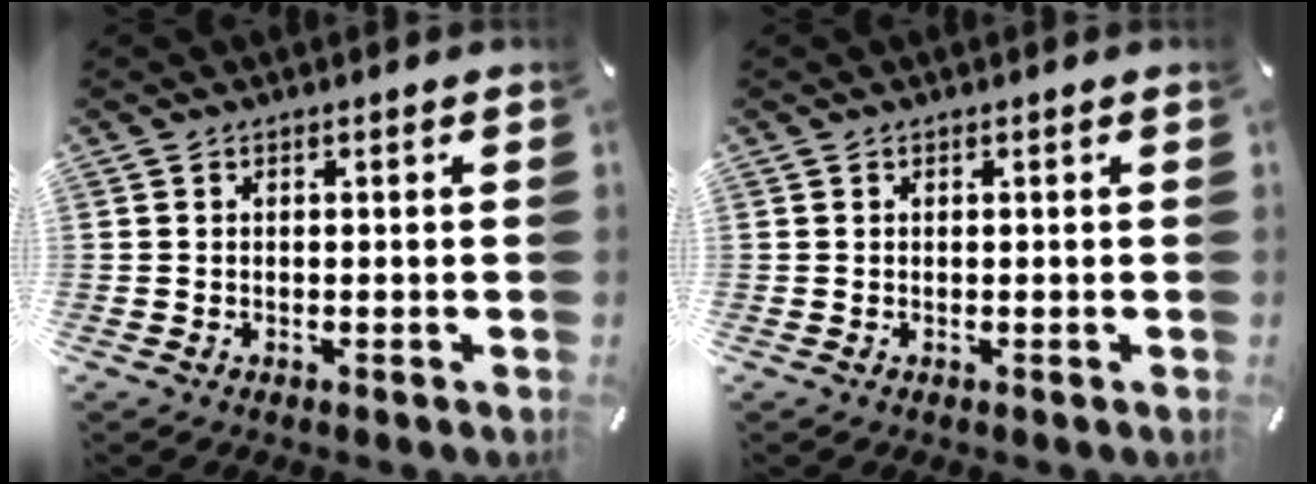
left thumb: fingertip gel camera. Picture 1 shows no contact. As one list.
[{"total": 0.0}]